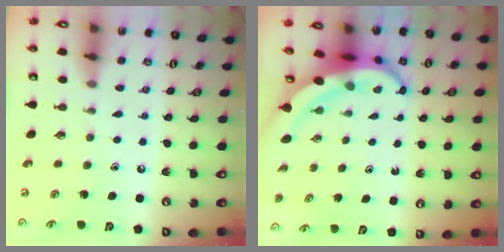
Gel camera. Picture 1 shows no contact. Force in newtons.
{"total": 7.6, "press": 7.5, "slide": 1.4}